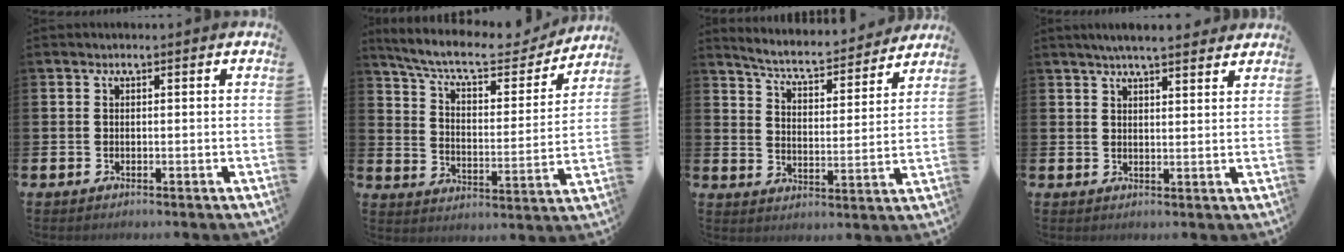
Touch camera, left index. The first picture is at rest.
{"total": 9.7, "force": [8.5, 2.3, 4.1], "torque": [-0.112, -0.053, 0.143]}
{"total": 6.1, "force": [5.9, 0.9, 1.6], "torque": [-0.059, -0.046, 0.096]}
{"total": 4.7, "force": [4.4, 0.2, 1.6], "torque": [-0.039, -0.013, 0.080]}